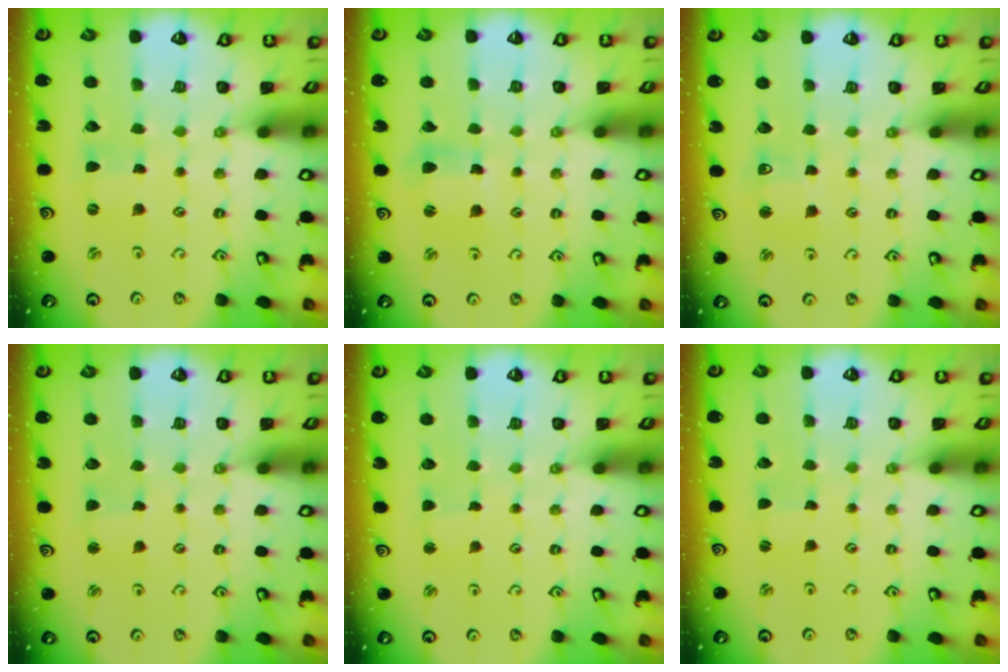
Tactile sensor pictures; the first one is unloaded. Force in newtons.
{"total": 4.7, "press": 4.6, "slide": 0.7}
{"total": 4.9, "press": 4.8, "slide": 0.9}
{"total": 1.8, "press": 1.7, "slide": 0.3}
{"total": 1.4, "press": 1.4, "slide": 0.2}
{"total": 0.0}